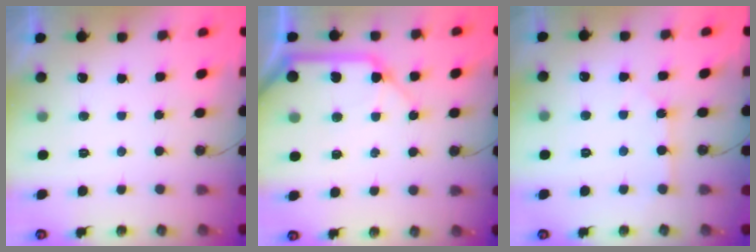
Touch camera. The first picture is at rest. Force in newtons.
{"total": 14.0, "press": 13.9, "slide": 1.9}
{"total": 1.8, "press": 1.8, "slide": 0.3}